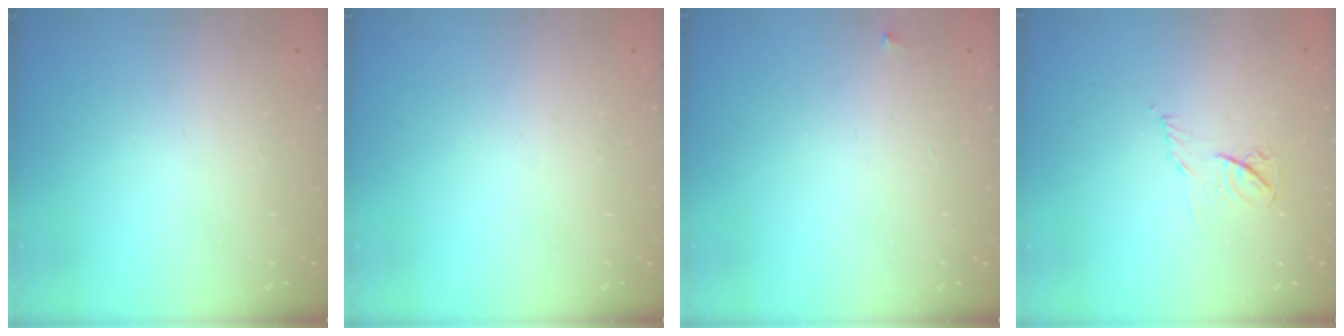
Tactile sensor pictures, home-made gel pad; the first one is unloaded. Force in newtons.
{"total": 0.0}
{"total": 3.2, "press": 3.2, "slide": 0.5}
{"total": 4.4, "press": 4.3, "slide": 0.6}